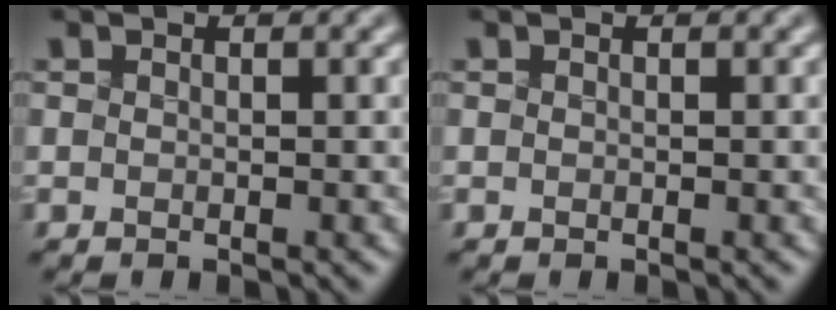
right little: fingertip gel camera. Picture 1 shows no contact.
{"total": 0.0}